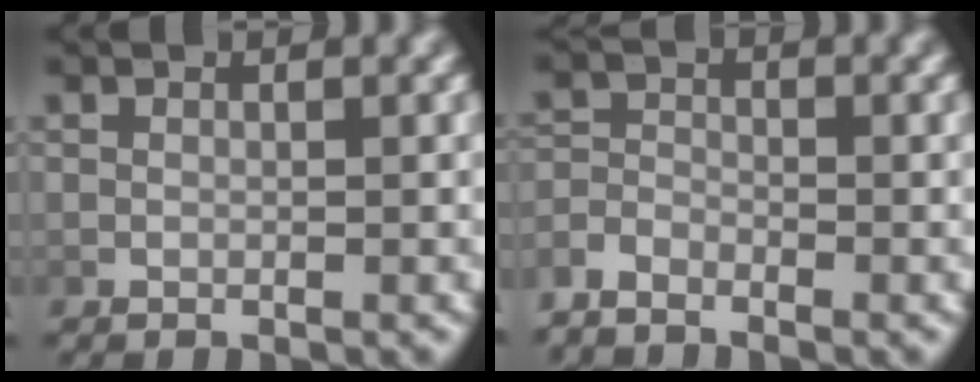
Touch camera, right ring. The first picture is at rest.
{"total": 2.3, "force": [-1.9, 1.2, 0.6], "torque": [-0.021, -0.014, -0.033]}